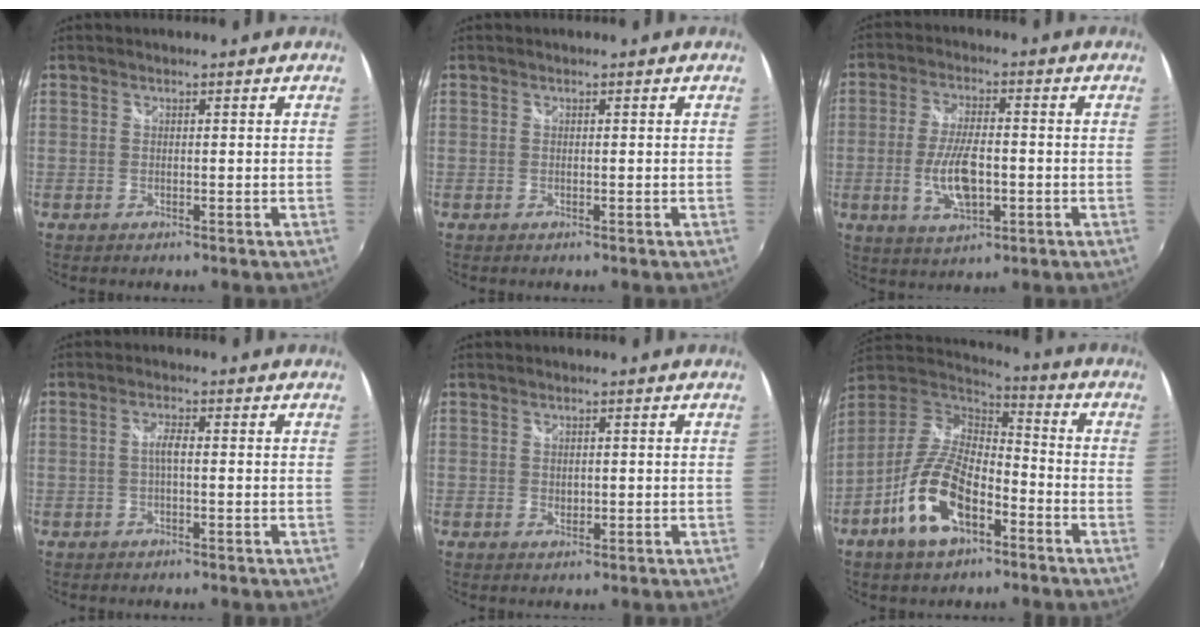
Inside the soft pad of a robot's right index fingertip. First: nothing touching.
{"total": 0.0}
{"total": 5.7, "force": [-1.4, 2.3, 5.1], "torque": [-0.102, -0.006, -0.024]}
{"total": 2.0, "force": [-0.2, 0.4, 2.0], "torque": [-0.039, 0.003, -0.006]}
{"total": 1.2, "force": [0.2, 1.1, 0.5], "torque": [-0.006, -0.001, 0.004]}
{"total": 15.8, "force": [-7.7, 7.5, 11.6], "torque": [-0.240, -0.008, -0.142]}